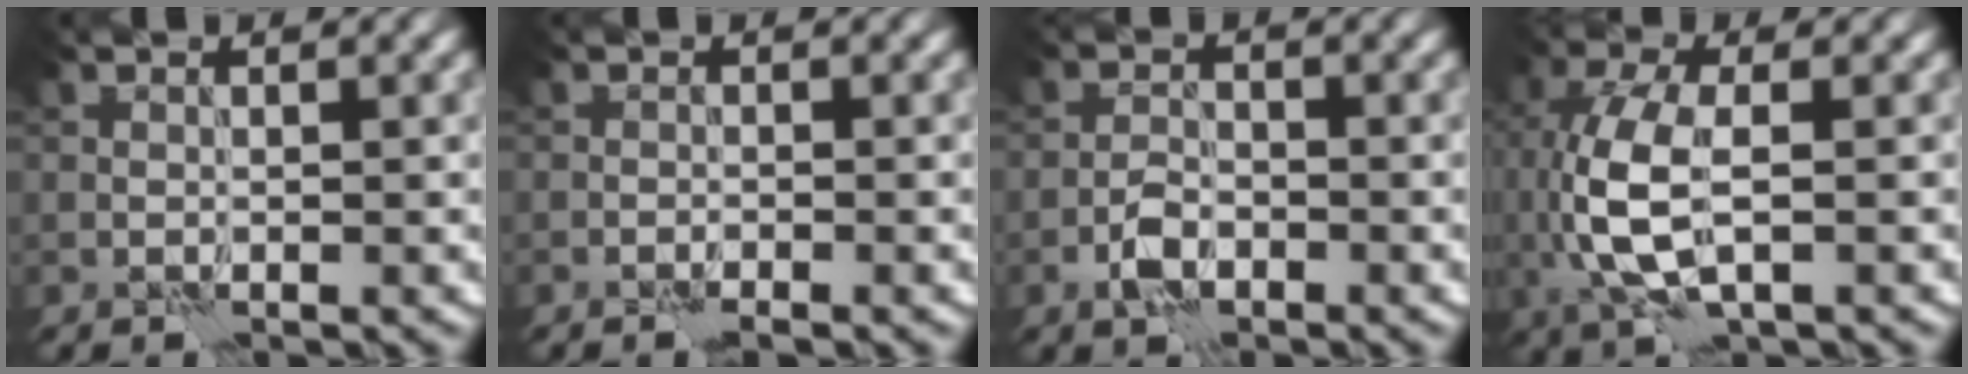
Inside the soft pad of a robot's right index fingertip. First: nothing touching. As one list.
[{"total": 0.7, "force": [-0.5, 0.0, 0.4], "torque": [-0.008, 0.001, -0.012]}, {"total": 2.4, "force": [-1.3, 1.3, 1.6], "torque": [-0.029, 0.004, -0.029]}, {"total": 6.2, "force": [0.3, 2.8, 5.5], "torque": [-0.136, -0.002, 0.005]}]